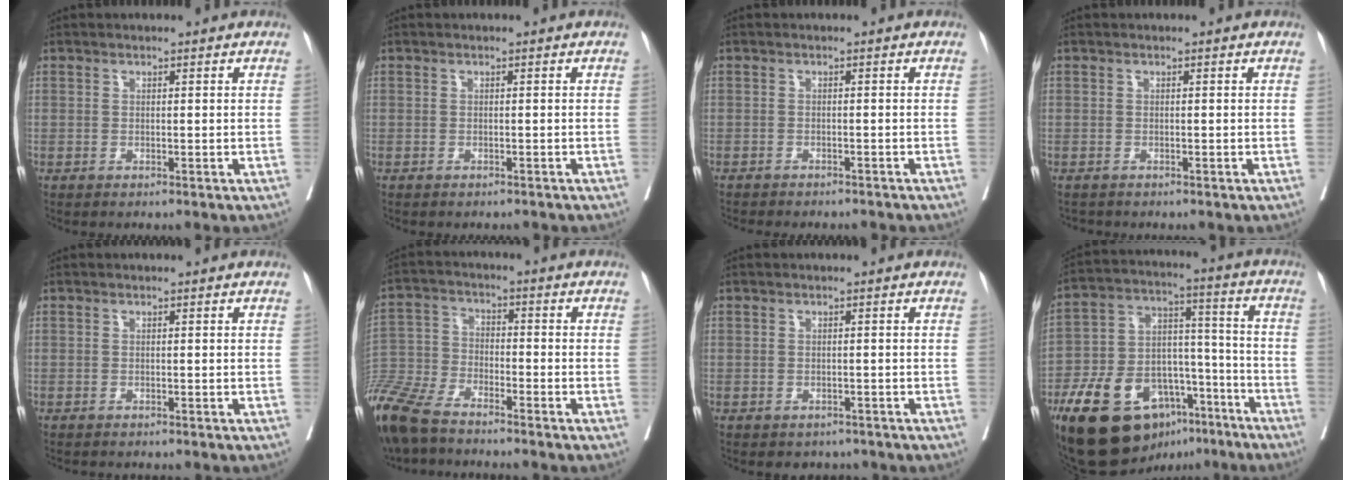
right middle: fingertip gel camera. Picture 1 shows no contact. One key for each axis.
{"total": 1.6, "fx": -1.4, "fy": 0.4, "fz": 0.4, "tx": -0.009, "ty": -0.002, "tz": -0.019}
{"total": 7.5, "fx": -6.8, "fy": 1.6, "fz": 2.6, "tx": -0.028, "ty": -0.003, "tz": -0.085}
{"total": 0.7, "fx": -0.7, "fy": 0.2, "fz": -0.1, "tx": -0.004, "ty": -0.003, "tz": -0.013}
{"total": 1.2, "fx": -1.1, "fy": 0.2, "fz": 0.4, "tx": -0.009, "ty": -0.002, "tz": -0.015}
{"total": 14.2, "fx": -11.8, "fy": 4.2, "fz": 6.9, "tx": -0.158, "ty": -0.022, "tz": -0.227}
{"total": 2.3, "fx": -1.9, "fy": 1.3, "fz": 0.2, "tx": 0.000, "ty": 0.006, "tz": -0.026}
{"total": 21.2, "fx": -13.2, "fy": 10.9, "fz": 12.4, "tx": -0.227, "ty": 0.033, "tz": -0.217}